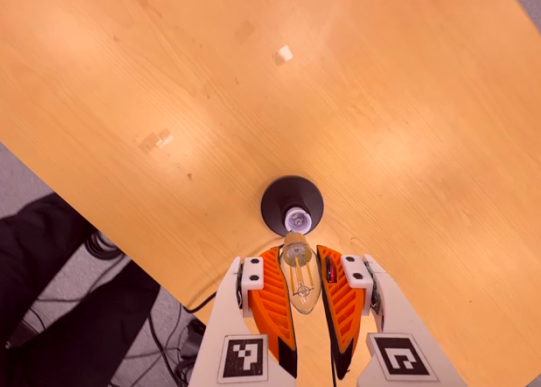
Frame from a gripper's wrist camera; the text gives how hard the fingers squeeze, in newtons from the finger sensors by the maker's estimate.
{"total": 21.6, "left": 24.9, "right": 18.3}